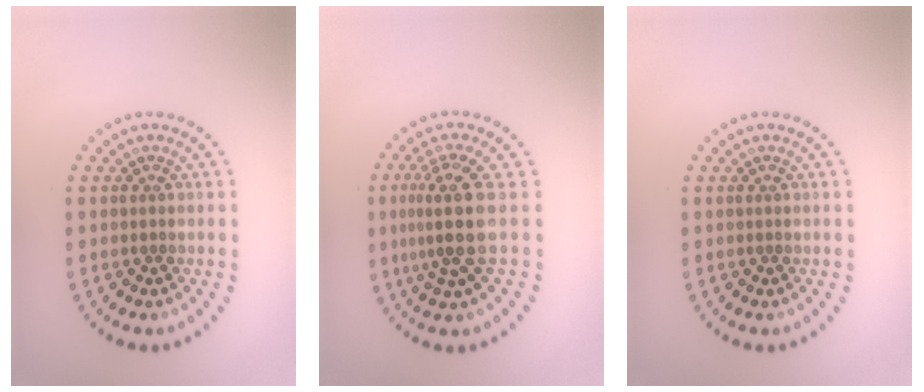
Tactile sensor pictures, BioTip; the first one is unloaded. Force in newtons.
{"total": 4.3, "press": 3.4, "slide": 2.7}
{"total": 0.0}